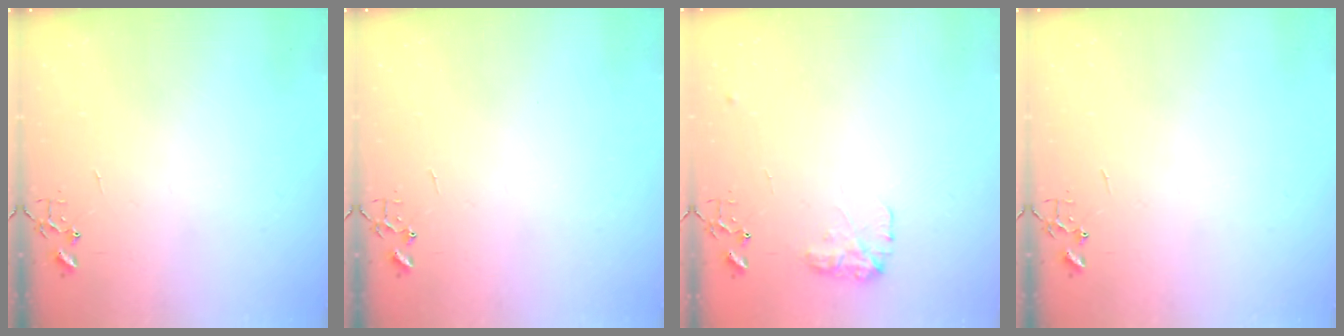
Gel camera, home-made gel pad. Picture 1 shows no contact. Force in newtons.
{"total": 0.0}
{"total": 9.5, "press": 9.5, "slide": 0.4}
{"total": 0.0}